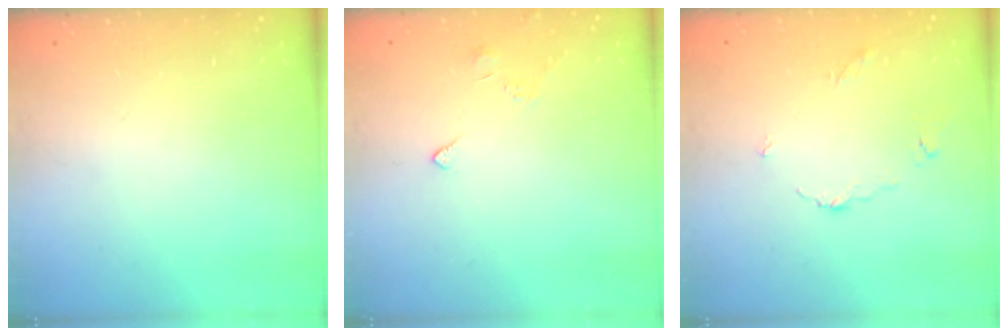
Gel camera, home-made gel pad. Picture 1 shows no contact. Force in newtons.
{"total": 2.7, "press": 2.6, "slide": 0.4}
{"total": 2.2, "press": 2.2, "slide": 0.4}